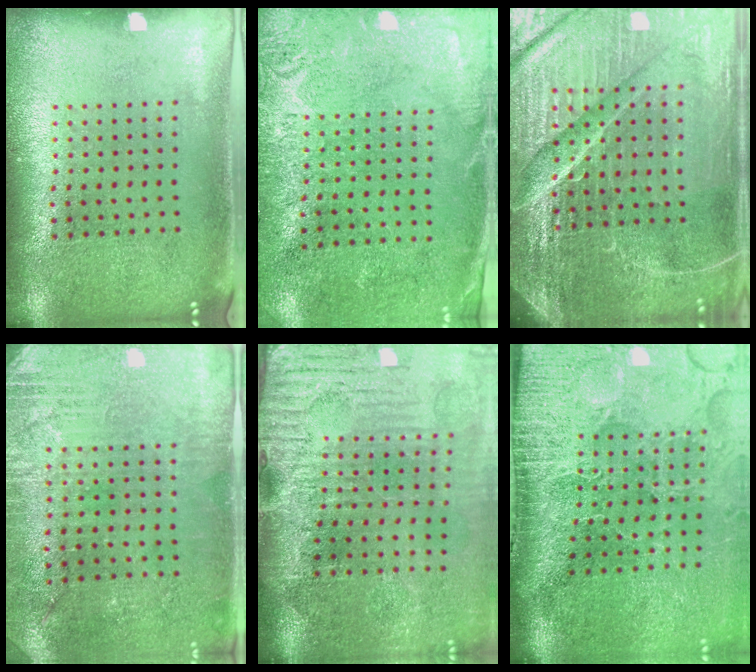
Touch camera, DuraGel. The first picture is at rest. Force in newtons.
{"total": 2.7, "press": 2.4, "slide": 1.1}
{"total": 6.3, "press": 5.6, "slide": 2.8}
{"total": 2.8, "press": 2.7, "slide": 0.8}
{"total": 4.6, "press": 4.0, "slide": 2.4}
{"total": 5.0, "press": 4.0, "slide": 2.9}